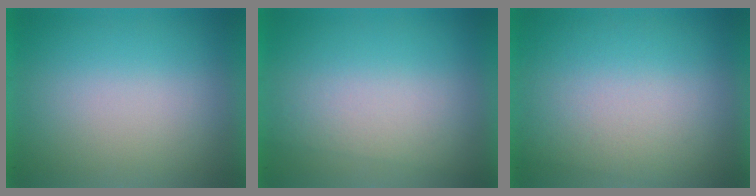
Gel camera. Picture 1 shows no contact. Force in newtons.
{"total": 2.0}
{"total": 2.6}